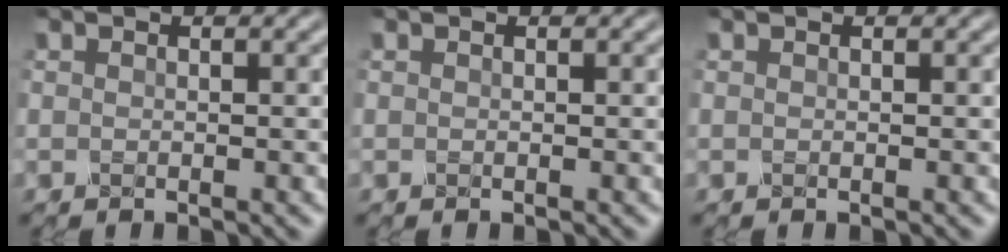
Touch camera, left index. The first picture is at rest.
{"total": 0.0}
{"total": 0.0}